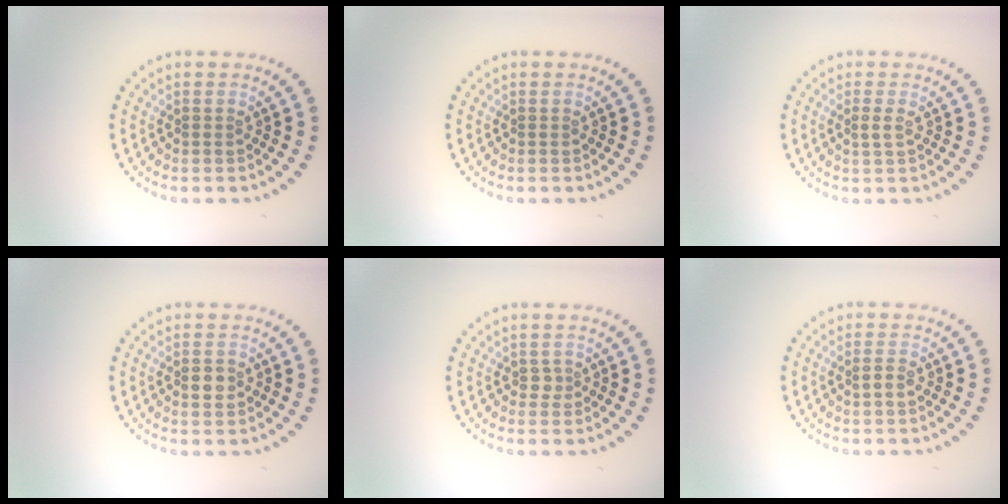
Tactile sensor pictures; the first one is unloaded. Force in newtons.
{"total": 0.0}
{"total": 0.8, "press": 0.8, "slide": 0.2}
{"total": 1.6, "press": 1.6, "slide": 0.3}
{"total": 0.9, "press": 0.6, "slide": 0.6}
{"total": 1.0, "press": 1.0, "slide": 0.3}